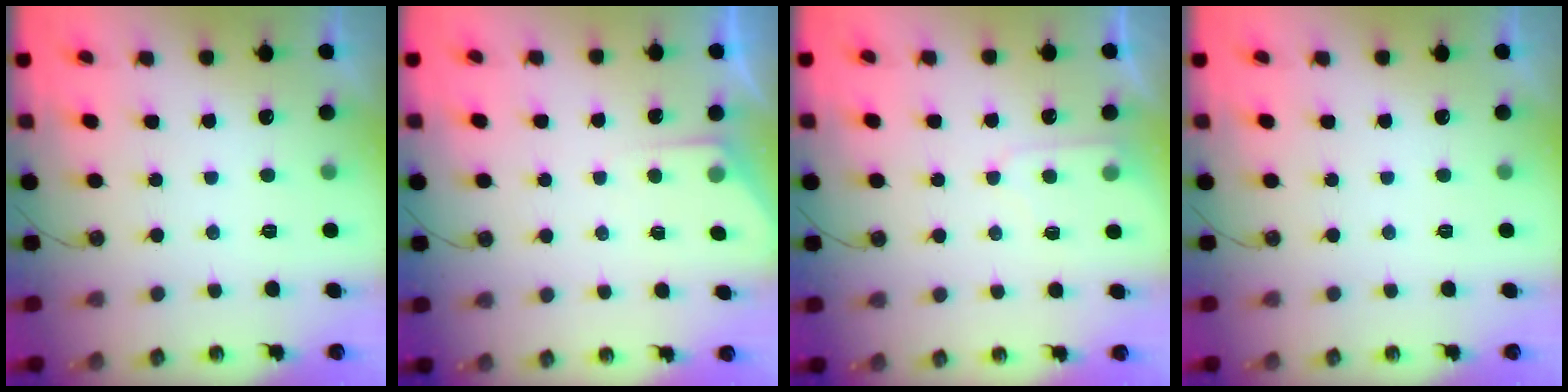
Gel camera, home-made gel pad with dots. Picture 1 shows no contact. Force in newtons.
{"total": 3.6, "press": 3.6, "slide": 0.3}
{"total": 6.3, "press": 6.3, "slide": 0.7}
{"total": 0.0}